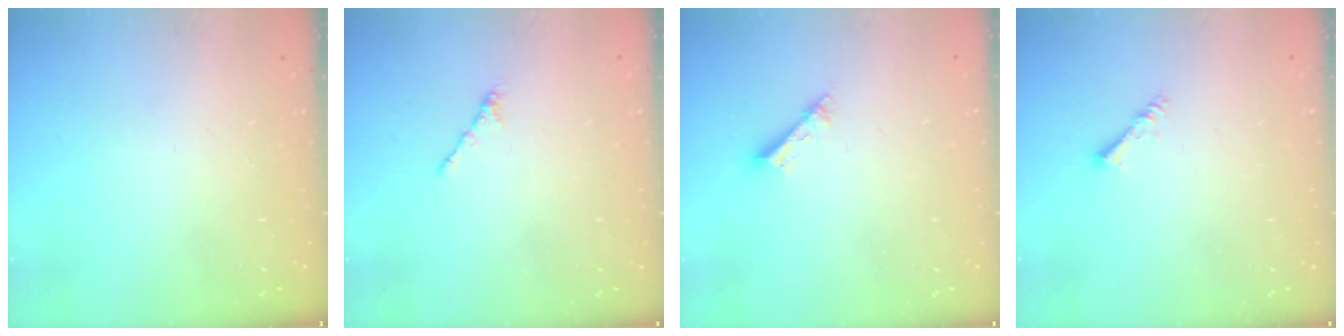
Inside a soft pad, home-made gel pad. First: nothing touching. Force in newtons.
{"total": 1.7, "press": 1.6, "slide": 0.5}
{"total": 2.5, "press": 2.5, "slide": 0.1}
{"total": 1.6, "press": 1.5, "slide": 0.3}